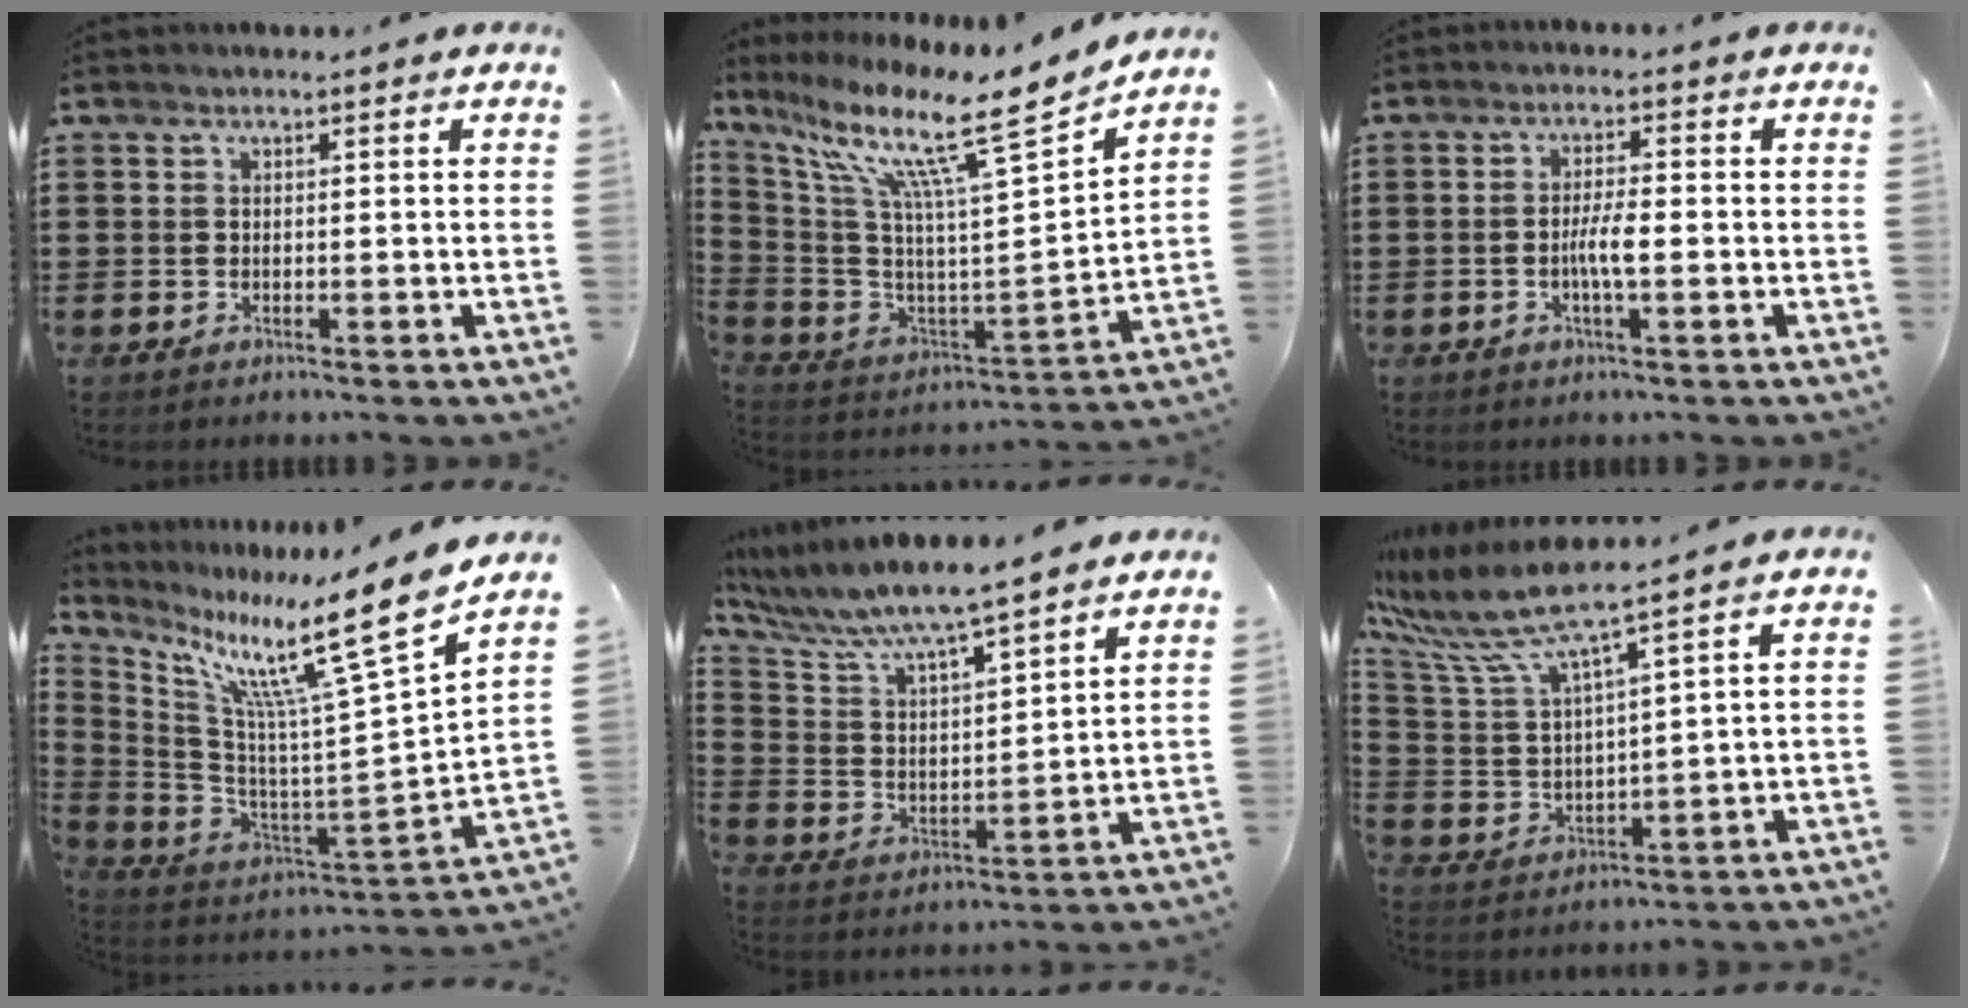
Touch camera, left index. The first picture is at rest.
{"total": 12.9, "force": [8.6, 0.9, 9.6], "torque": [-0.202, -0.055, 0.126]}
{"total": 4.0, "force": [-0.8, 0.7, 3.8], "torque": [-0.082, -0.004, -0.021]}
{"total": 13.8, "force": [9.0, 0.3, 10.4], "torque": [-0.203, -0.075, 0.131]}
{"total": 6.8, "force": [6.2, 0.6, 2.9], "torque": [-0.086, -0.041, 0.100]}
{"total": 7.9, "force": [6.5, -0.1, 4.5], "torque": [-0.131, -0.051, 0.102]}